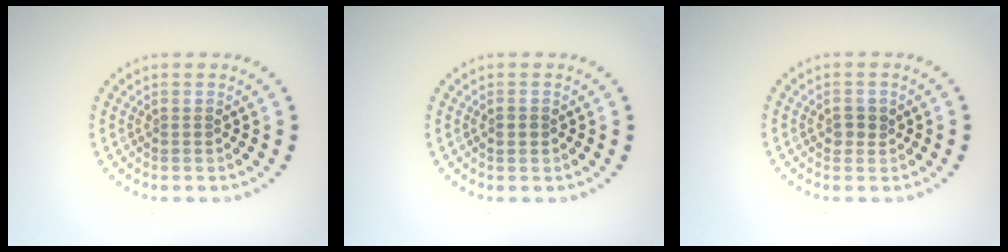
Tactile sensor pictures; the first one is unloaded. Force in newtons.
{"total": 1.2, "press": 1.2, "slide": 0.2}
{"total": 1.3, "press": 1.3, "slide": 0.4}